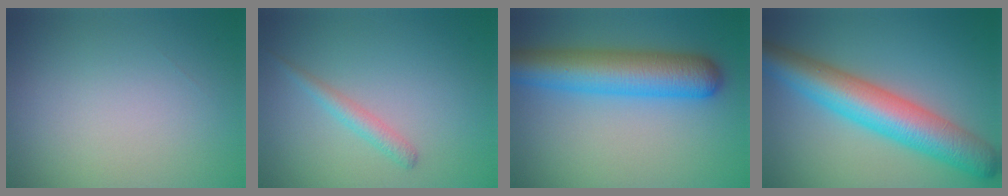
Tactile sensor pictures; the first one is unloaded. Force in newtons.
{"total": 1.6, "press": 1.6, "slide": 0.1}
{"total": 7.9, "press": 7.9, "slide": 0.3}
{"total": 8.7, "press": 8.7, "slide": 0.1}